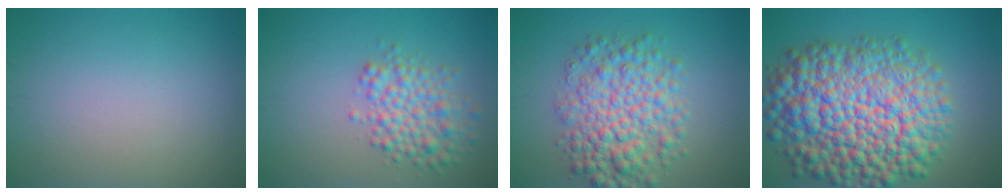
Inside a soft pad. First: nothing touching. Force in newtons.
{"total": 4.3, "press": 4.3, "slide": 0.2}
{"total": 7.0, "press": 7.0, "slide": 0.1}
{"total": 15.7, "press": 15.7, "slide": 0.6}